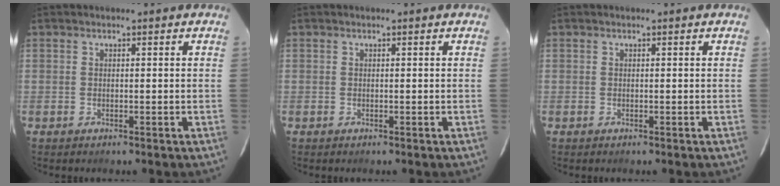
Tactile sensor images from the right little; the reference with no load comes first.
{"total": 0.0}
{"total": 0.0}